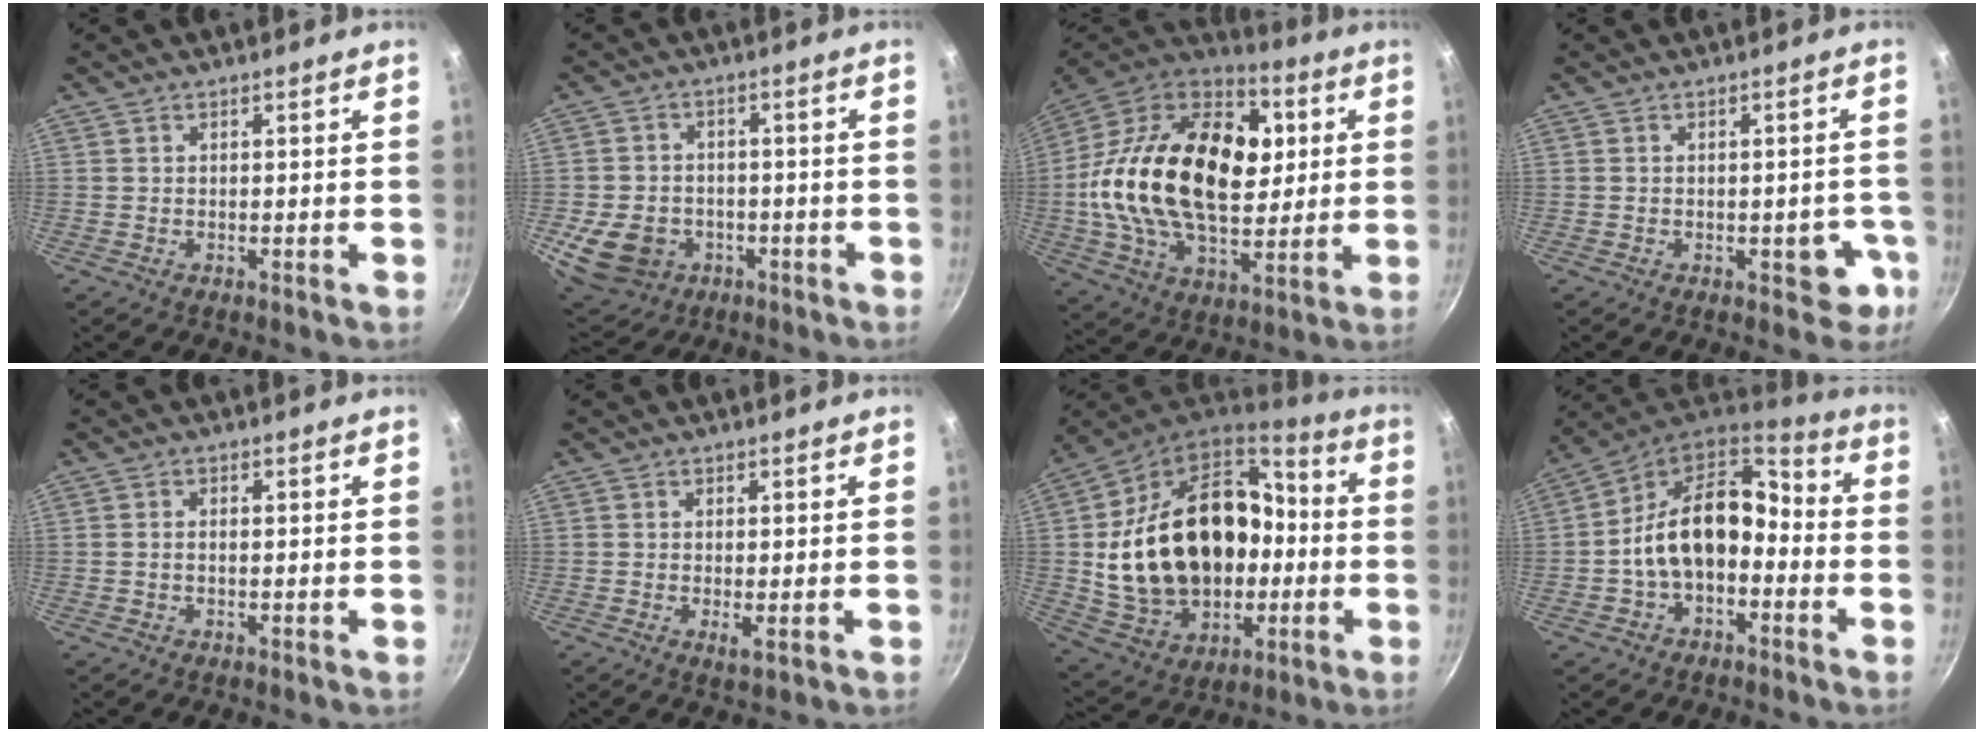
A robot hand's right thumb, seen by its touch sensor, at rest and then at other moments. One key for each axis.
{"total": 11.7, "fx": -3.5, "fy": 9.5, "fz": 6.0, "tx": -0.099, "ty": 0.019, "tz": -0.042}
{"total": 32.4, "fx": 3.9, "fy": 19.9, "fz": 25.2, "tx": -0.433, "ty": 0.018, "tz": 0.055}
{"total": 5.4, "fx": -1.9, "fy": 2.9, "fz": 4.1, "tx": -0.013, "ty": 0.014, "tz": -0.022}
{"total": 1.0, "fx": -0.1, "fy": 0.5, "fz": 0.9, "tx": -0.018, "ty": 0.004, "tz": -0.003}
{"total": 1.6, "fx": -0.3, "fy": 0.3, "fz": 1.6, "tx": -0.029, "ty": -0.008, "tz": -0.003}
{"total": 29.5, "fx": -1.0, "fy": 20.8, "fz": 20.9, "tx": -0.343, "ty": 0.050, "tz": 0.005}
{"total": 15.9, "fx": -2.7, "fy": 10.5, "fz": 11.7, "tx": -0.170, "ty": 0.058, "tz": -0.059}